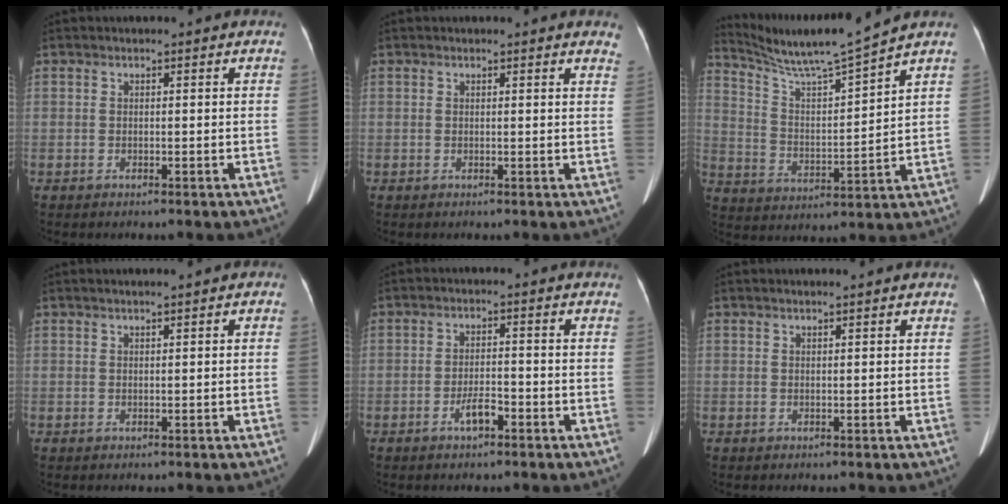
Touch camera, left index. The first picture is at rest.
{"total": 2.9, "force": [2.8, 0.6, 0.7], "torque": [-0.001, -0.008, 0.010]}
{"total": 11.2, "force": [10.4, -2.1, 3.6], "torque": [-0.077, -0.016, 0.193]}
{"total": 0.7, "force": [0.3, 0.1, 0.6], "torque": [-0.011, 0.006, 0.004]}
{"total": 3.1, "force": [-2.0, 0.9, 2.3], "torque": [-0.044, 0.002, -0.036]}
{"total": 1.0, "force": [0.8, -0.1, 0.6], "torque": [-0.011, 0.012, 0.017]}